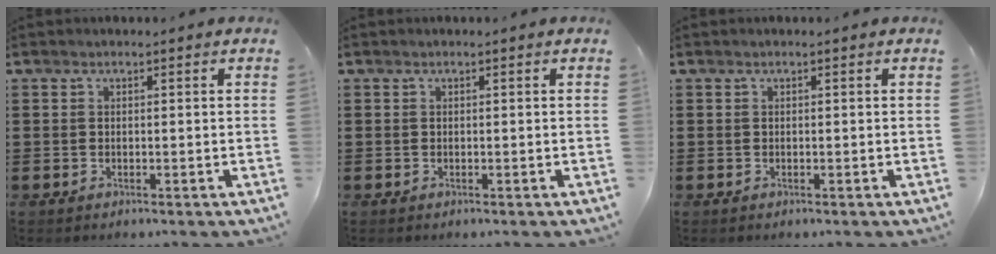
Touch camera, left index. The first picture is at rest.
{"total": 0.0}
{"total": 0.0}